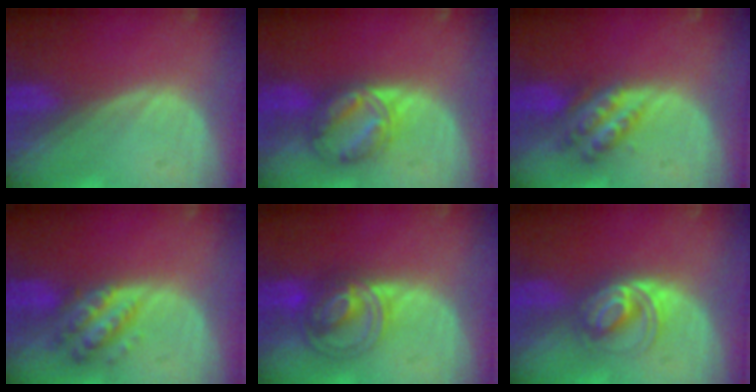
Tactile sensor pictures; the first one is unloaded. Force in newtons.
{"total": 6.2, "press": 6.2, "slide": 0.1}
{"total": 6.1, "press": 5.4, "slide": 3.0}
{"total": 6.4, "press": 5.8, "slide": 2.8}
{"total": 6.9, "press": 6.5, "slide": 2.2}
{"total": 5.4, "press": 5.3, "slide": 1.1}